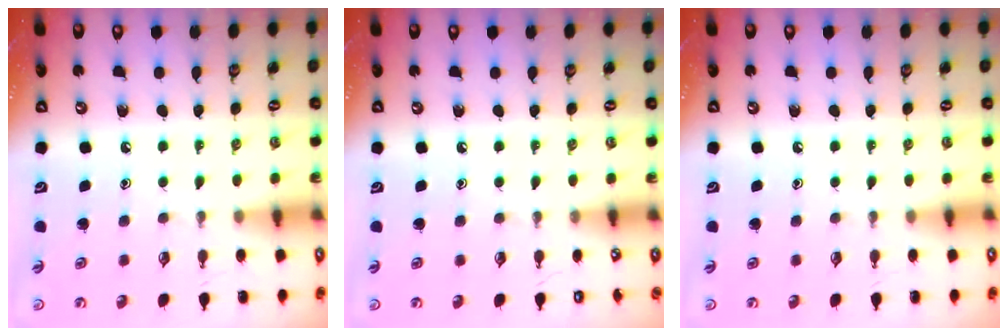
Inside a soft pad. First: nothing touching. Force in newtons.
{"total": 0.0}
{"total": 0.0}